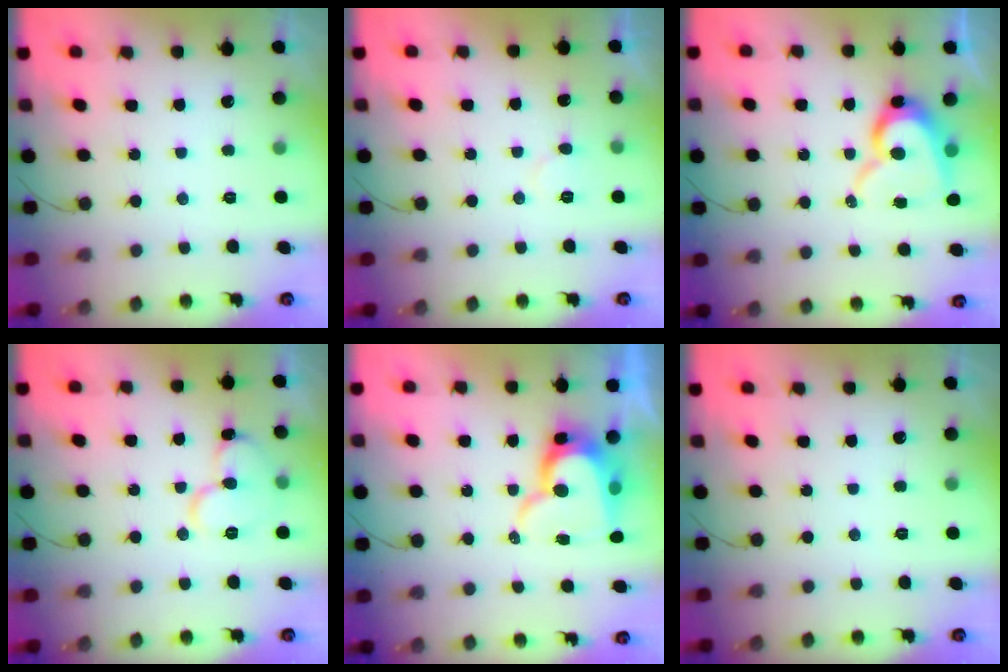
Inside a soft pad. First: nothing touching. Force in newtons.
{"total": 3.7, "press": 3.7, "slide": 0.4}
{"total": 12.4, "press": 12.4, "slide": 1.4}
{"total": 11.6, "press": 11.5, "slide": 1.3}
{"total": 13.4, "press": 13.3, "slide": 1.1}
{"total": 0.0}